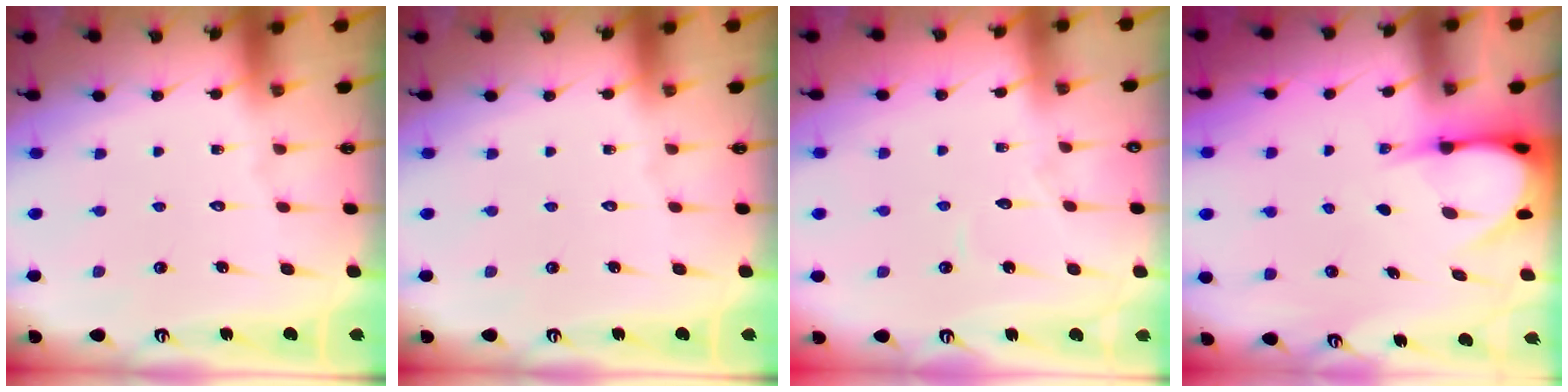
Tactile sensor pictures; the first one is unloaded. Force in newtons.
{"total": 0.0}
{"total": 2.7, "press": 2.7, "slide": 0.2}
{"total": 6.1, "press": 6.1, "slide": 0.6}